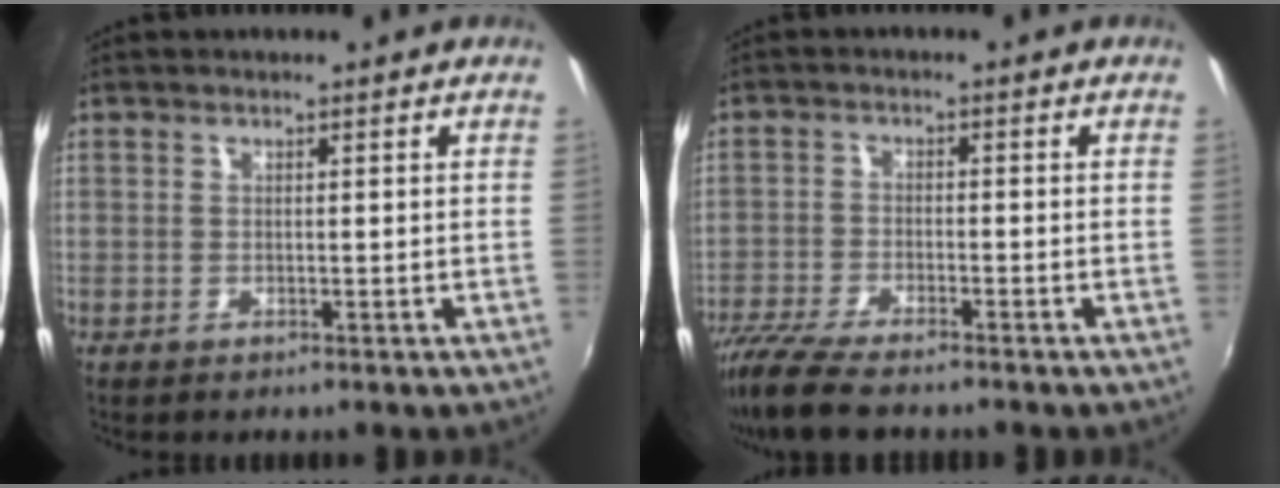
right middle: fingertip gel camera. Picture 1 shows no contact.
{"total": 10.4, "force": [-8.8, 1.6, 5.3], "torque": [-0.133, -0.032, -0.163]}